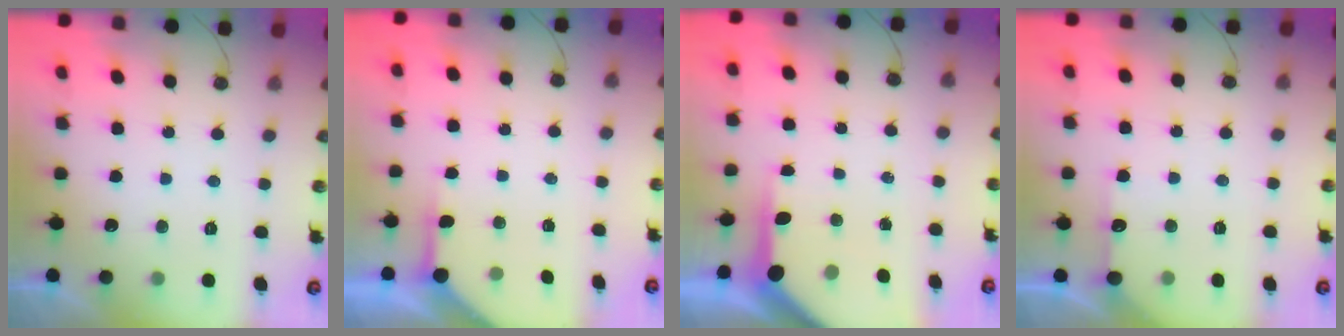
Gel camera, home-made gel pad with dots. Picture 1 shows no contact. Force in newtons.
{"total": 4.2, "press": 4.2, "slide": 0.4}
{"total": 7.8, "press": 7.8, "slide": 0.7}
{"total": 5.4, "press": 5.3, "slide": 0.6}